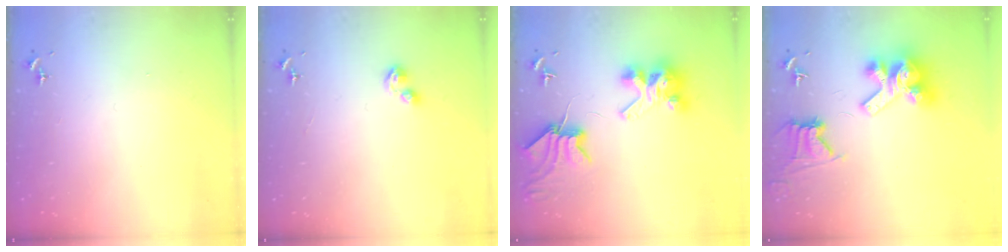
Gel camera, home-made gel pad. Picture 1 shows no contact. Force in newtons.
{"total": 6.5, "press": 6.5, "slide": 0.7}
{"total": 9.5, "press": 9.4, "slide": 1.2}
{"total": 14.5, "press": 14.3, "slide": 2.0}